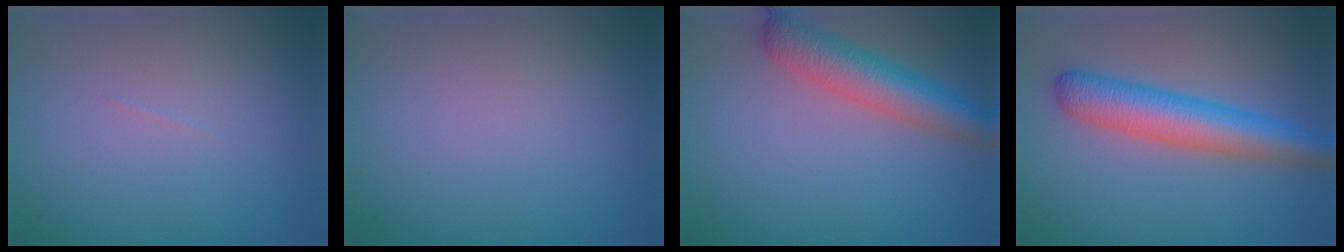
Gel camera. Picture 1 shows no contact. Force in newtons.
{"total": 0.0}
{"total": 5.7, "press": 5.7, "slide": 0.2}
{"total": 6.2, "press": 6.2, "slide": 0.1}